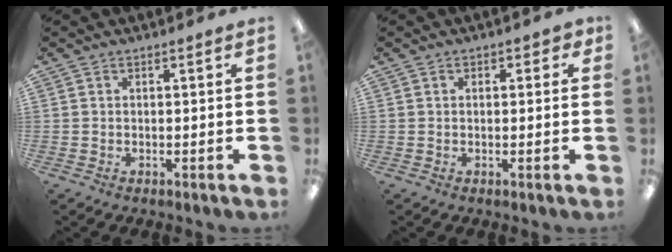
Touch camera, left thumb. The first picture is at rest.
{"total": 1.6, "force": [0.5, 1.0, 1.1], "torque": [-0.006, -0.001, 0.005]}